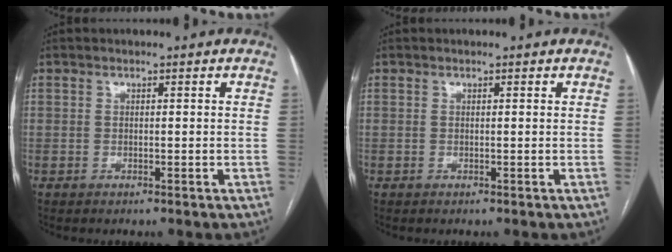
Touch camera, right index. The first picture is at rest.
{"total": 0.0}